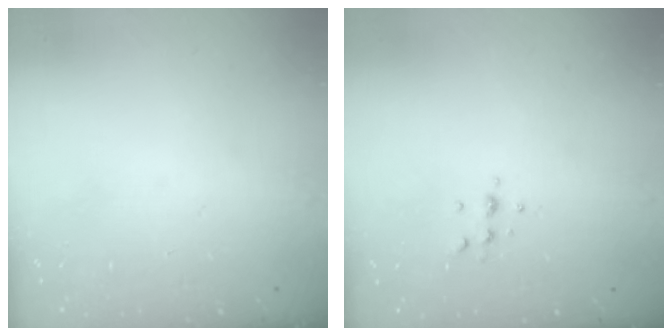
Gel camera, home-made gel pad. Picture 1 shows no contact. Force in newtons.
{"total": 5.4, "press": 5.4, "slide": 0.7}